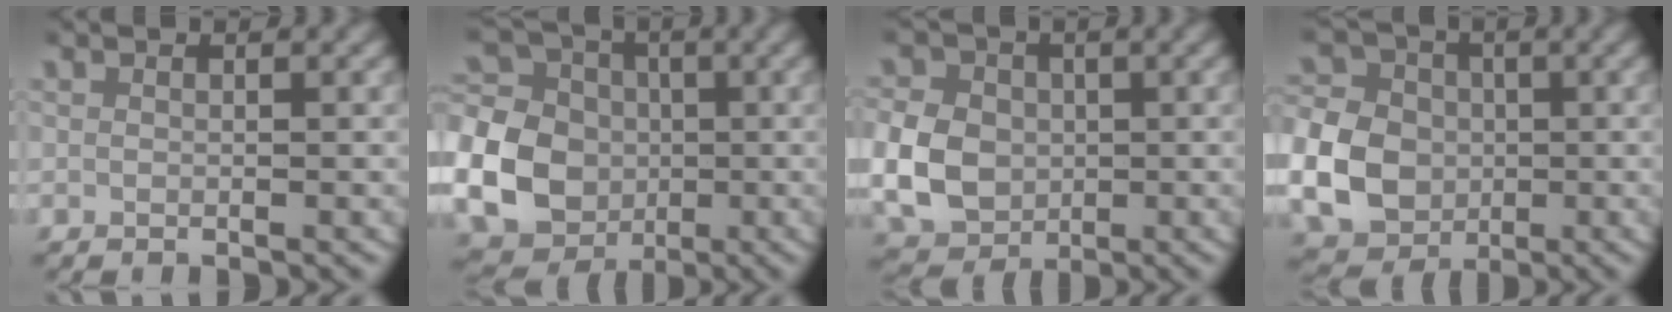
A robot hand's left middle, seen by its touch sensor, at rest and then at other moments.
{"total": 20.5, "force": [-2.9, 19.1, 6.8], "torque": [-0.205, -0.069, -0.051]}
{"total": 9.3, "force": [-1.6, 8.2, 4.0], "torque": [-0.103, -0.031, -0.020]}
{"total": 13.4, "force": [-2.4, 12.2, 4.9], "torque": [-0.126, -0.036, -0.044]}